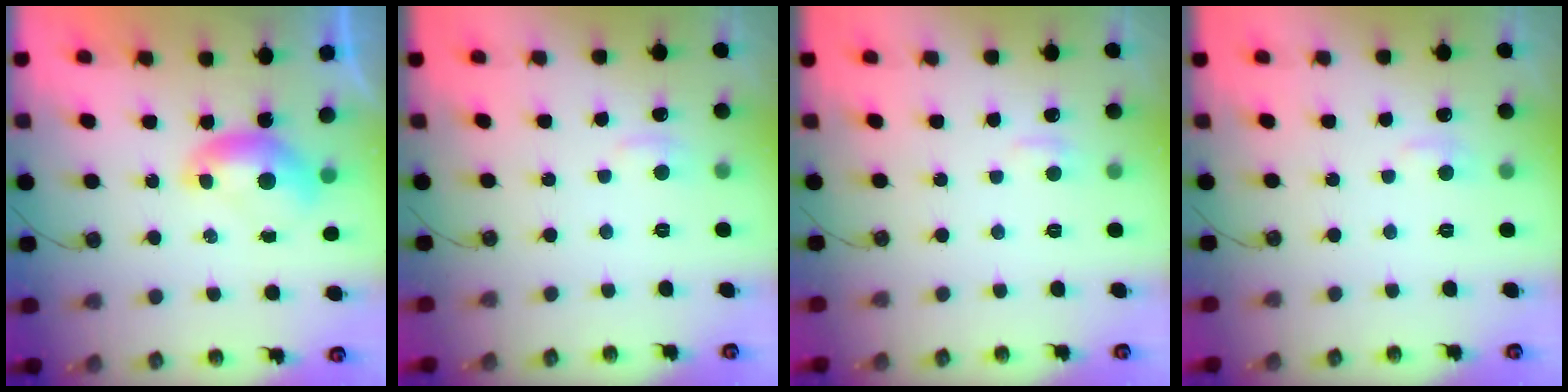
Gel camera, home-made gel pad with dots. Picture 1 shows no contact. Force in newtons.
{"total": 1.0, "press": 0.5, "slide": 0.8}
{"total": 1.4, "press": 1.3, "slide": 0.7}
{"total": 1.7, "press": 1.5, "slide": 0.7}